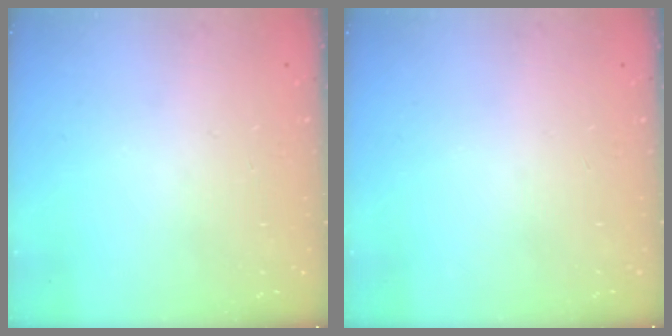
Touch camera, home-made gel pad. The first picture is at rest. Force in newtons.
{"total": 0.0}